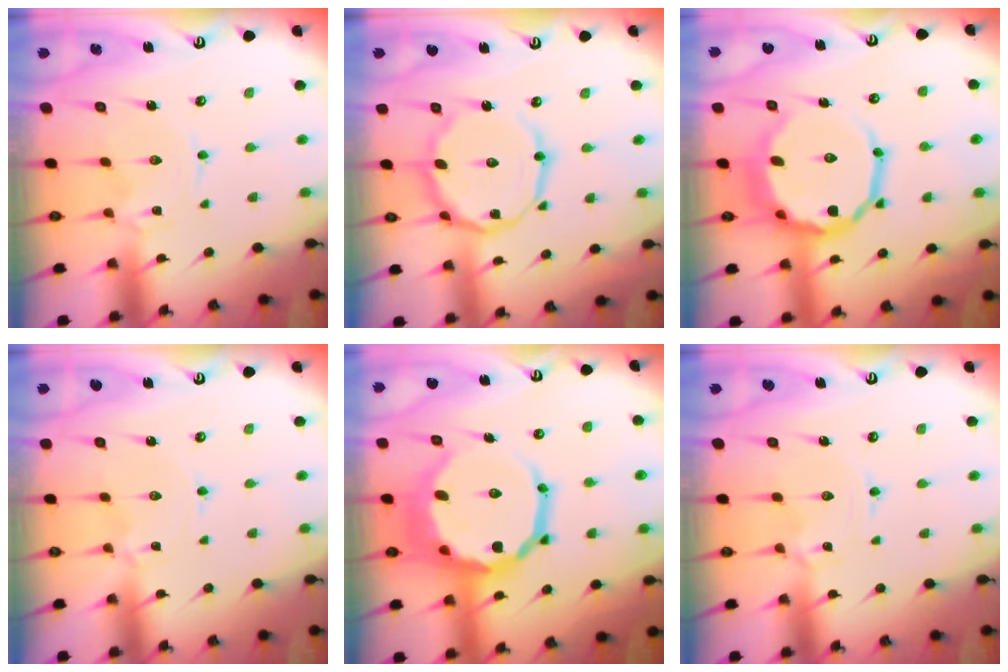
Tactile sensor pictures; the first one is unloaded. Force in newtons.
{"total": 15.9, "press": 15.8, "slide": 1.1}
{"total": 15.7, "press": 15.3, "slide": 3.5}
{"total": 0.7, "press": 0.6, "slide": 0.1}
{"total": 17.9, "press": 17.4, "slide": 4.1}
{"total": 1.7, "press": 1.7, "slide": 0.2}